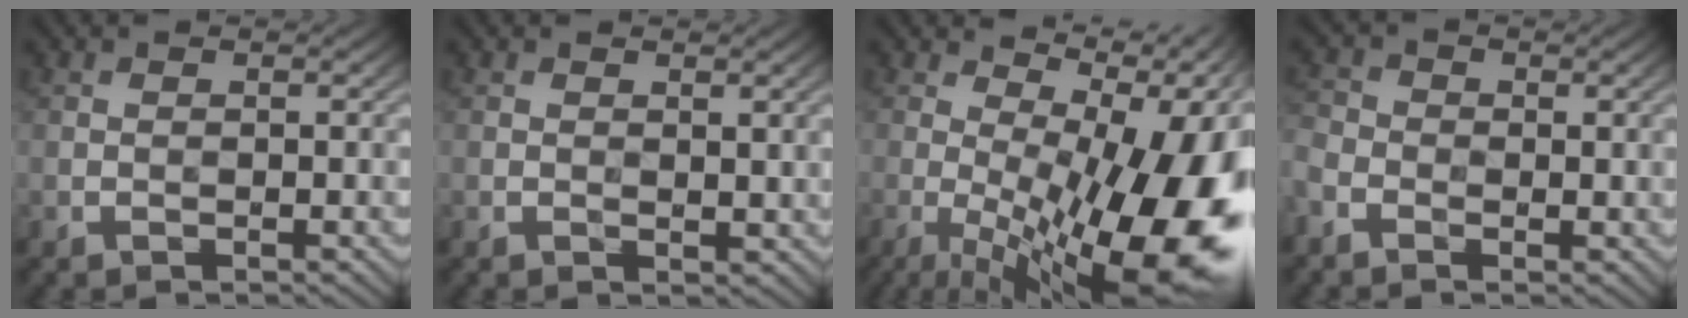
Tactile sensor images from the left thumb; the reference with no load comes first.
{"total": 1.0, "force": [0.6, 0.5, 0.6], "torque": [-0.009, -0.003, 0.012]}
{"total": 21.0, "force": [-2.2, 8.3, 19.1], "torque": [-0.219, 0.009, -0.022]}
{"total": 3.4, "force": [-1.7, 2.4, 1.7], "torque": [-0.051, -0.002, -0.047]}